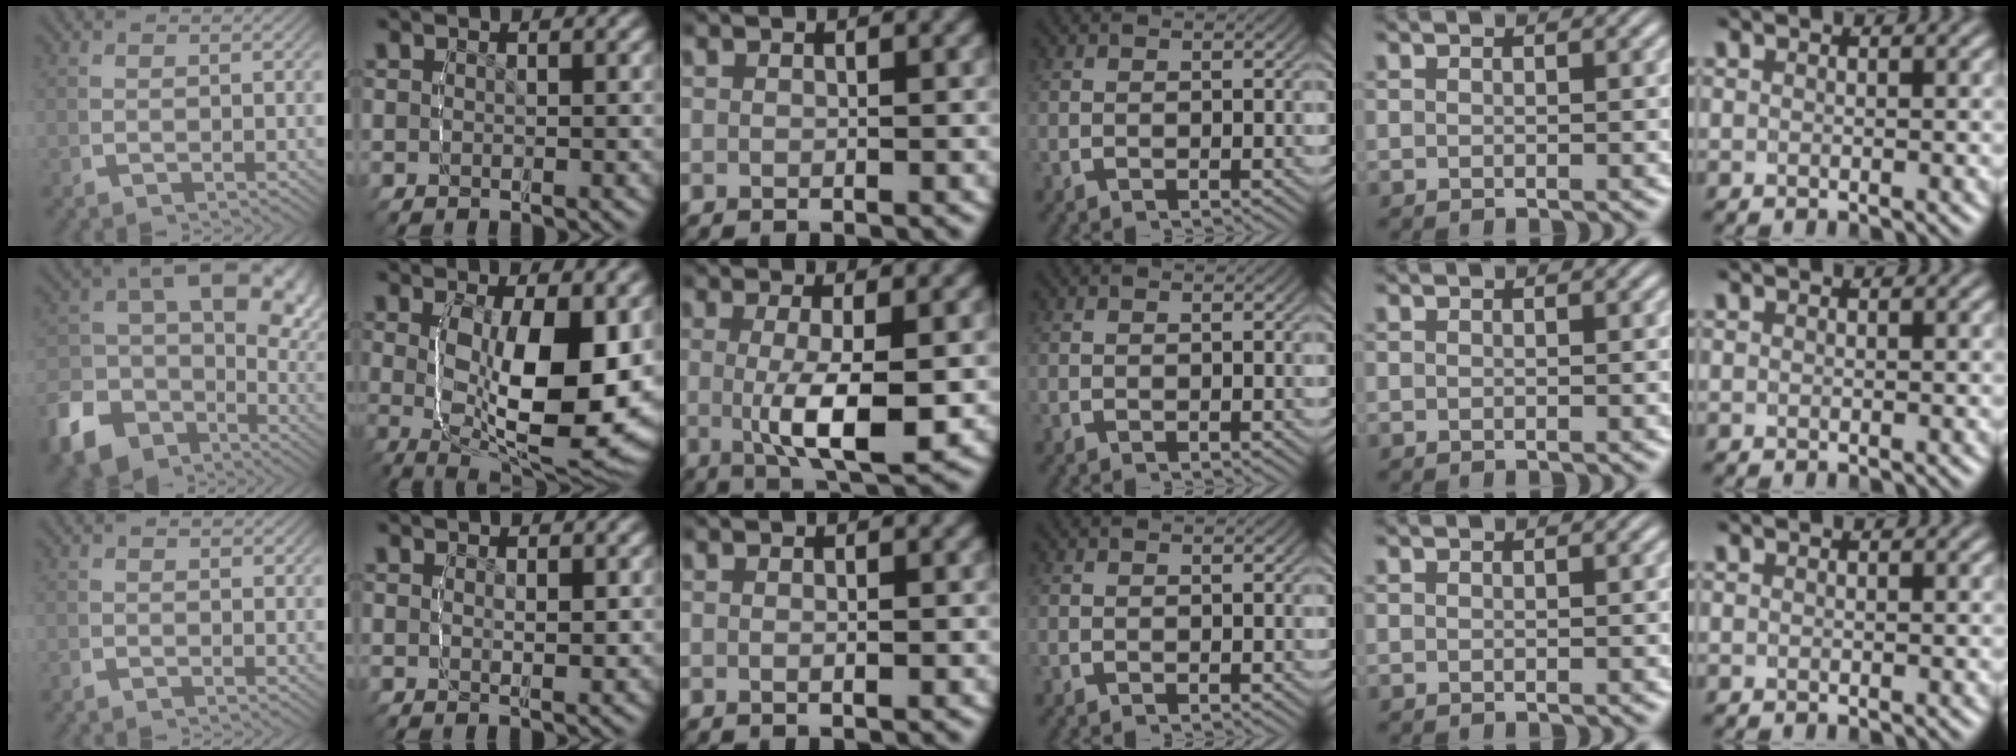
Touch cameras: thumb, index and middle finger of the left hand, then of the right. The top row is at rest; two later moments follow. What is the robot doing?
{"motion": "lift_and_place", "object": "lipstick"}